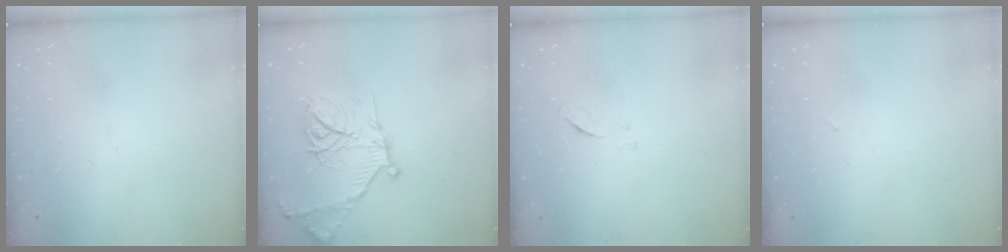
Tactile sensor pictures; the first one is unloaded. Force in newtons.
{"total": 19.2, "press": 19.1, "slide": 1.7}
{"total": 6.3, "press": 6.3, "slide": 0.6}
{"total": 2.4, "press": 2.3, "slide": 0.8}